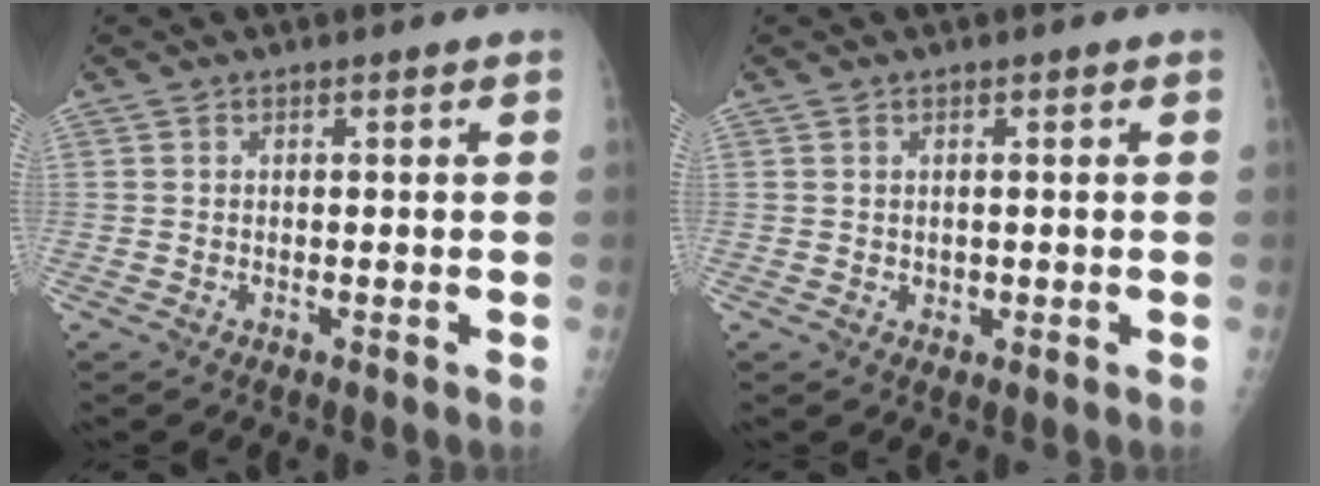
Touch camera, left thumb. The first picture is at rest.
{"total": 1.8, "force": [0.1, 1.6, 0.8], "torque": [-0.005, 0.000, 0.006]}